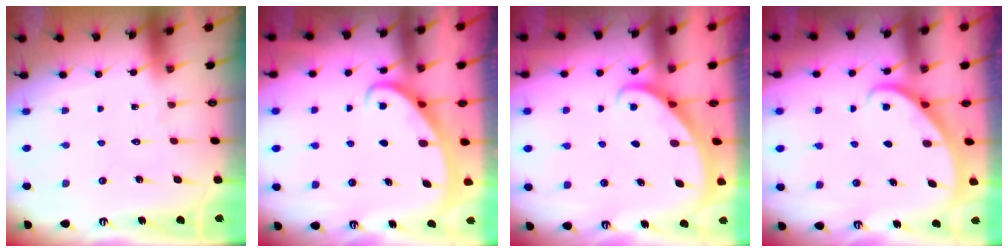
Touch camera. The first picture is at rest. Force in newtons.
{"total": 2.6, "press": 2.5, "slide": 0.4}
{"total": 1.9, "press": 1.9, "slide": 0.1}
{"total": 2.1, "press": 2.1, "slide": 0.2}